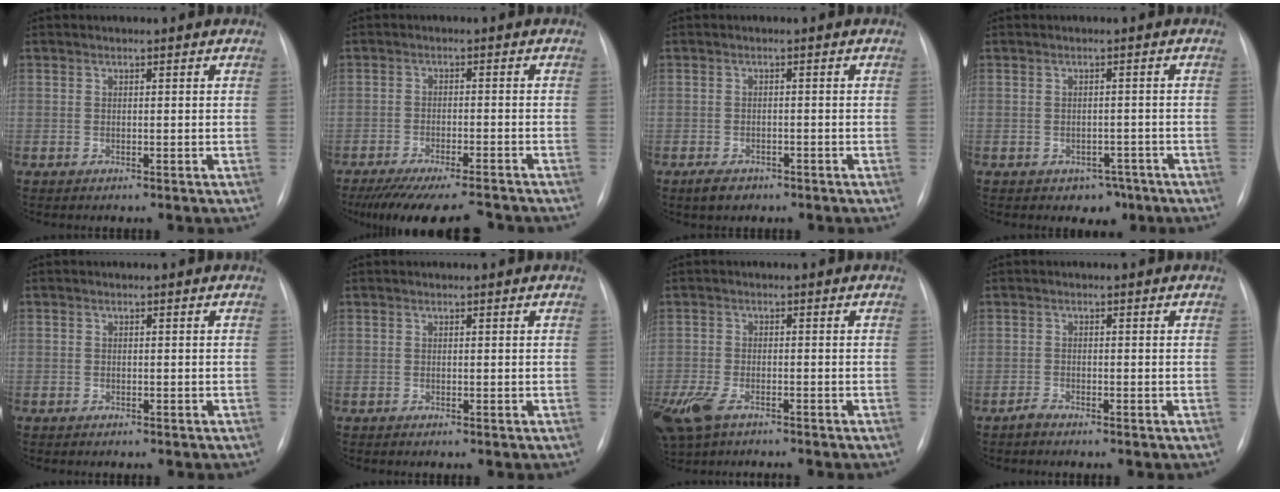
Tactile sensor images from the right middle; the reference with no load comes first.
{"total": 13.1, "force": [-11.6, 1.8, 5.8], "torque": [-0.092, -0.018, -0.166]}
{"total": 2.6, "force": [-1.9, 1.5, 1.2], "torque": [-0.026, -0.001, -0.023]}
{"total": 3.1, "force": [-1.9, 2.3, 0.9], "torque": [-0.003, 0.011, -0.015]}
{"total": 0.8, "force": [-0.5, 0.6, 0.0], "torque": [-0.005, 0.004, -0.007]}
{"total": 0.0}
{"total": 9.4, "force": [-6.3, 4.0, 5.7], "torque": [-0.133, -0.018, -0.112]}
{"total": 1.1, "force": [-1.1, 0.2, 0.4], "torque": [-0.014, -0.001, -0.020]}